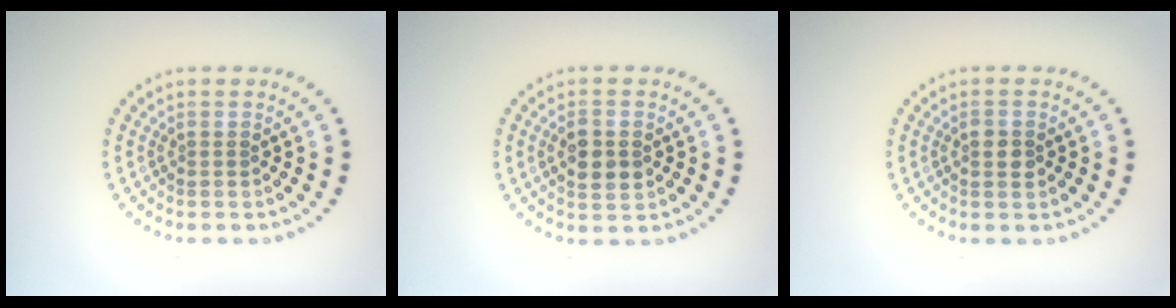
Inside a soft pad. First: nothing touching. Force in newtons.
{"total": 2.8, "press": 2.8, "slide": 0.3}
{"total": 1.4, "press": 1.4, "slide": 0.1}